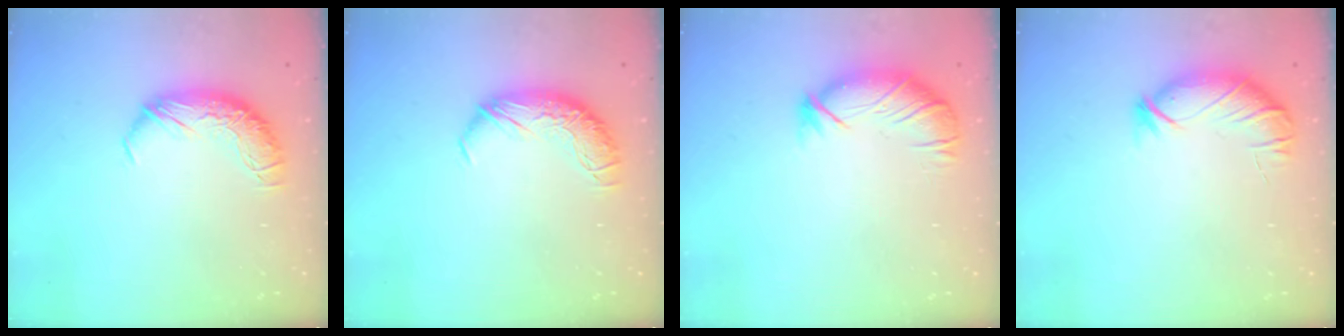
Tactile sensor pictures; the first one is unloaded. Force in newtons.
{"total": 0.0}
{"total": 2.9, "press": 2.5, "slide": 1.5}
{"total": 3.5, "press": 3.3, "slide": 1.0}